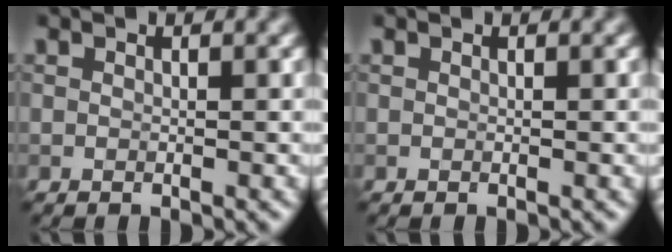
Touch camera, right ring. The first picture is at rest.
{"total": 0.0}